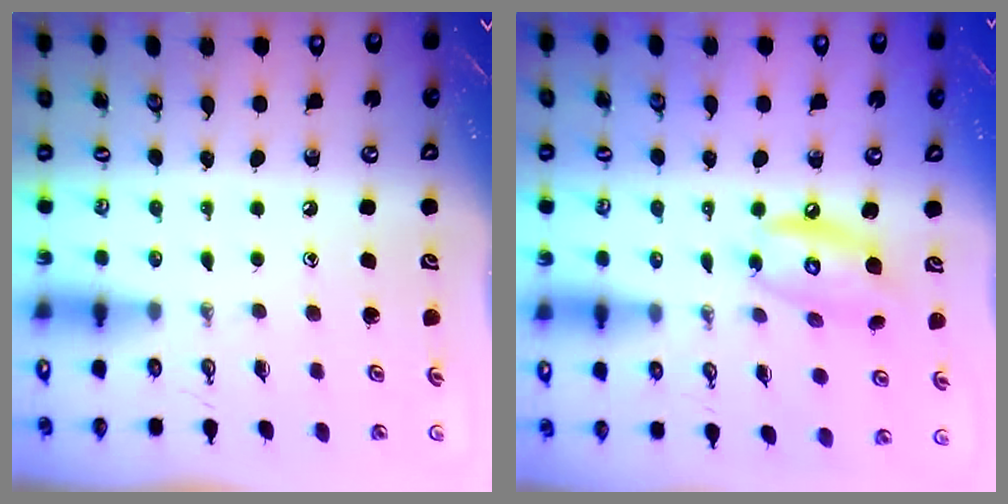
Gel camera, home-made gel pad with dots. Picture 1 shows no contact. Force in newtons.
{"total": 11.0, "press": 11.0, "slide": 0.7}